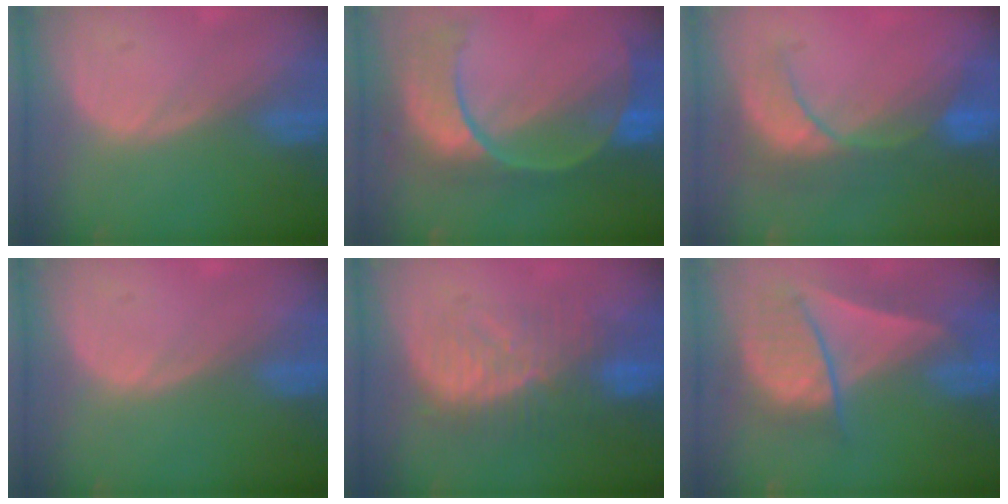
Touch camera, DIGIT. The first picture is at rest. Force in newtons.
{"total": 11.1, "press": 9.4, "slide": 5.9}
{"total": 8.4, "press": 7.9, "slide": 2.6}
{"total": 0.0}
{"total": 8.9, "press": 8.5, "slide": 2.4}
{"total": 8.2, "press": 7.5, "slide": 3.3}